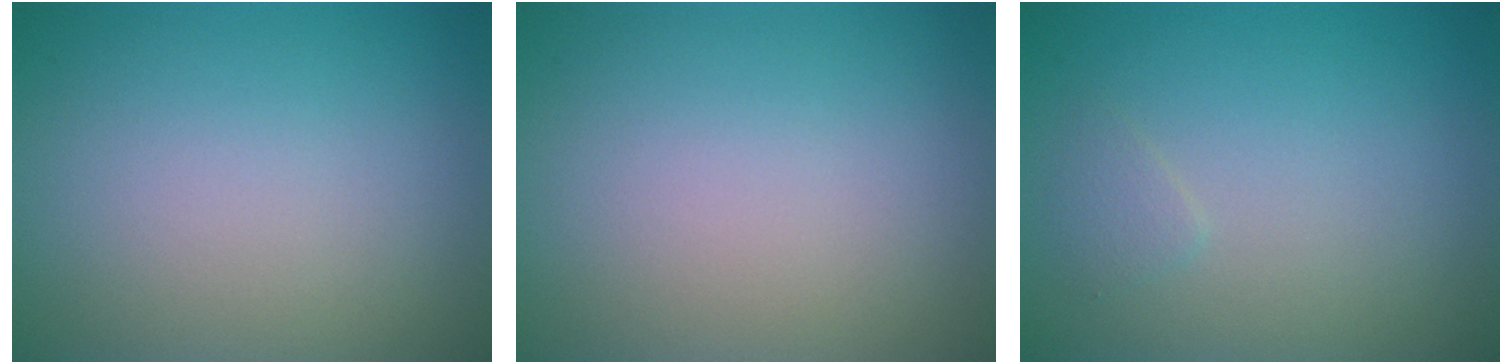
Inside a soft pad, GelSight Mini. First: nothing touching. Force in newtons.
{"total": 0.0}
{"total": 0.8, "press": 0.8, "slide": 0.1}